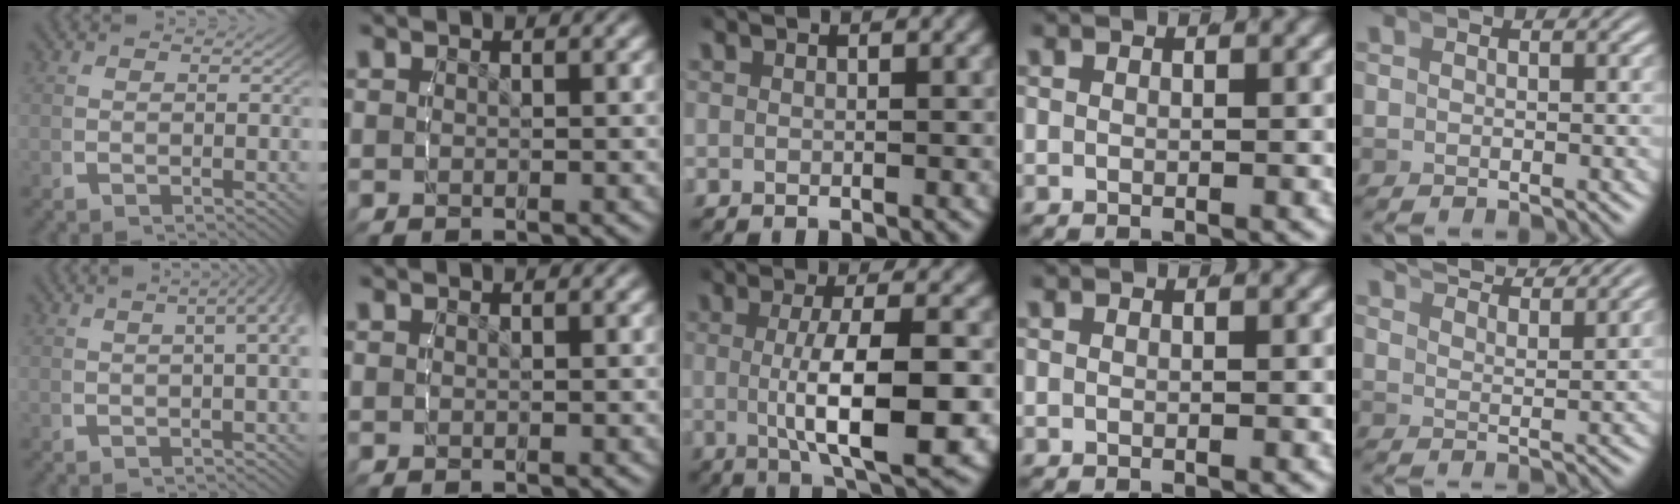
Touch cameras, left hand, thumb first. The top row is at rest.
{"thumb": {"total": 7.9, "force": [2.8, 4.2, 6.0], "torque": [-0.046, 0.049, 0.015]}, "middle": {"total": 7.2, "force": [-0.8, 1.7, 7.0], "torque": [-0.111, -0.007, -0.010]}, "little": {"total": 5.6, "force": [5.2, 0.5, 1.9], "torque": [-0.028, 0.009, 0.085]}}